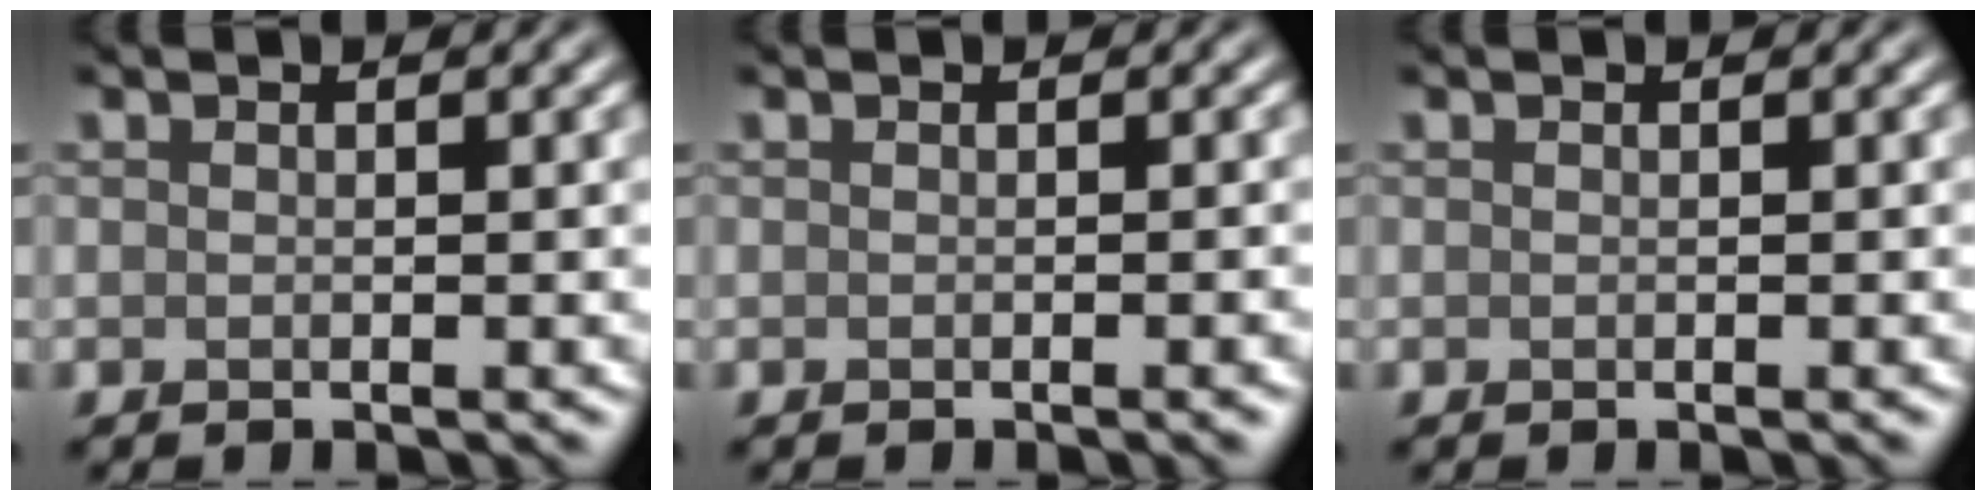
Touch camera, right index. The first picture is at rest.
{"total": 1.2, "force": [-0.4, 0.3, 1.1], "torque": [-0.008, 0.000, -0.008]}
{"total": 0.0}